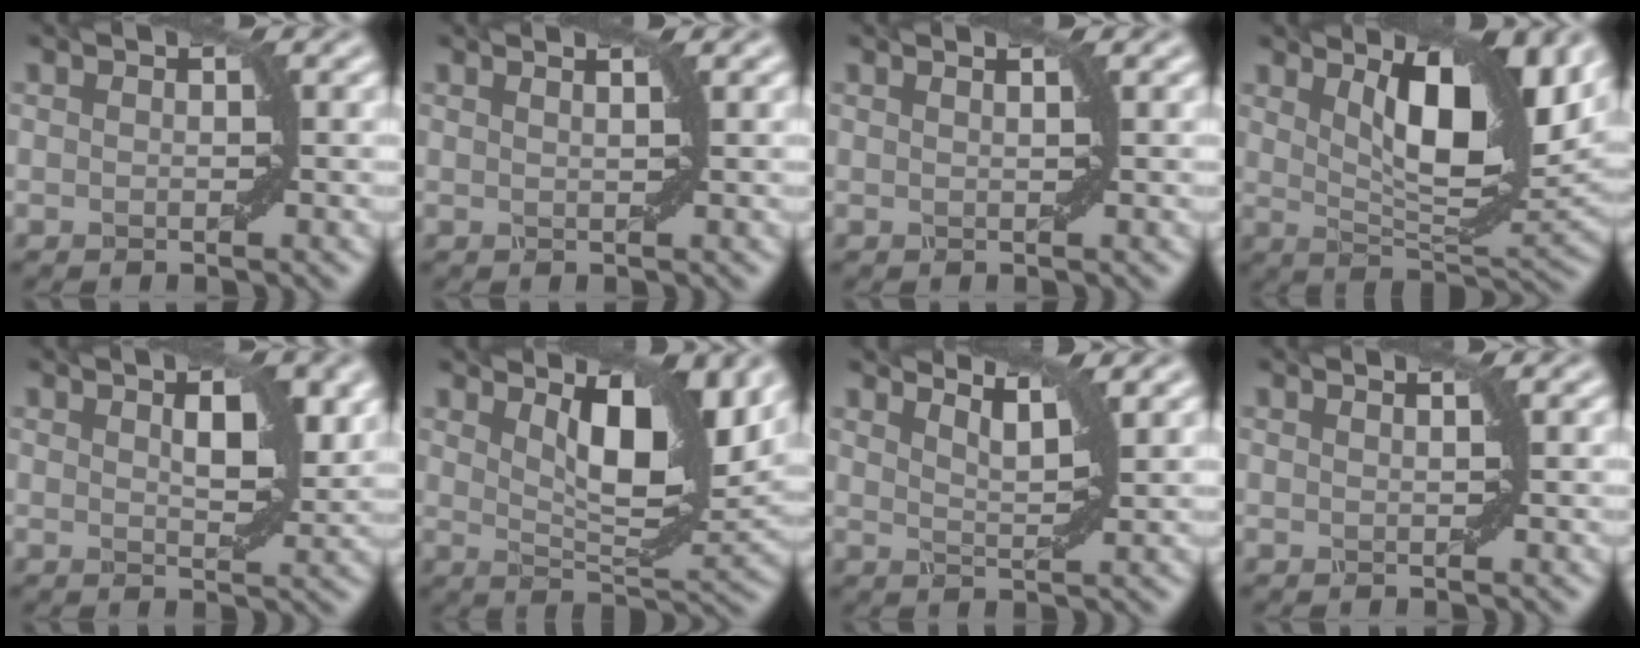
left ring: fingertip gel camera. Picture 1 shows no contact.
{"total": 2.0, "force": [1.3, 0.7, 1.3], "torque": [0.001, -0.001, -0.005]}
{"total": 1.3, "force": [0.9, 0.4, 0.9], "torque": [-0.001, -0.003, 0.001]}
{"total": 9.7, "force": [3.8, 3.3, 8.2], "torque": [-0.127, -0.005, 0.069]}
{"total": 4.1, "force": [1.6, 1.5, 3.5], "torque": [-0.057, 0.000, 0.030]}
{"total": 7.7, "force": [3.5, 2.6, 6.4], "torque": [-0.102, -0.008, 0.057]}
{"total": 3.6, "force": [3.1, 0.6, 1.8], "torque": [-0.019, 0.005, 0.032]}
{"total": 1.0, "force": [0.7, 0.2, 0.7], "torque": [-0.002, -0.003, 0.004]}